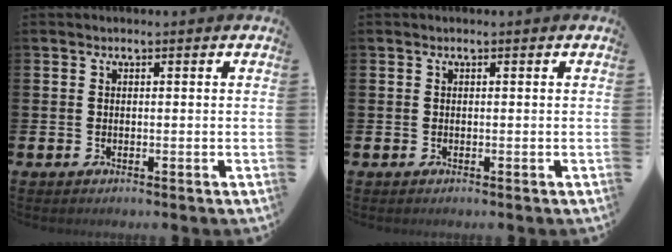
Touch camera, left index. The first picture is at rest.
{"total": 0.0}